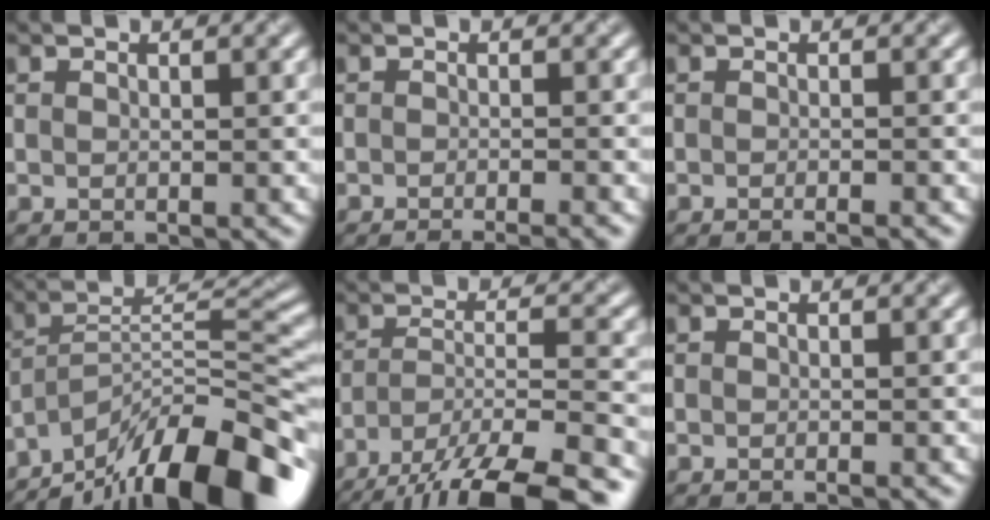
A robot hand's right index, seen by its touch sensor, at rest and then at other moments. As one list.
[{"total": 4.5, "force": [-2.9, 1.3, 3.3], "torque": [-0.029, 0.001, -0.037]}, {"total": 2.2, "force": [-1.3, 0.6, 1.7], "torque": [-0.013, 0.003, -0.018]}, {"total": 15.0, "force": [-11.5, 3.9, 8.9], "torque": [-0.149, 0.027, -0.195]}, {"total": 14.1, "force": [-11.5, 4.0, 7.1], "torque": [-0.131, -0.020, -0.167]}, {"total": 0.9, "force": [-0.5, 0.2, 0.7], "torque": [-0.005, -0.005, -0.008]}]